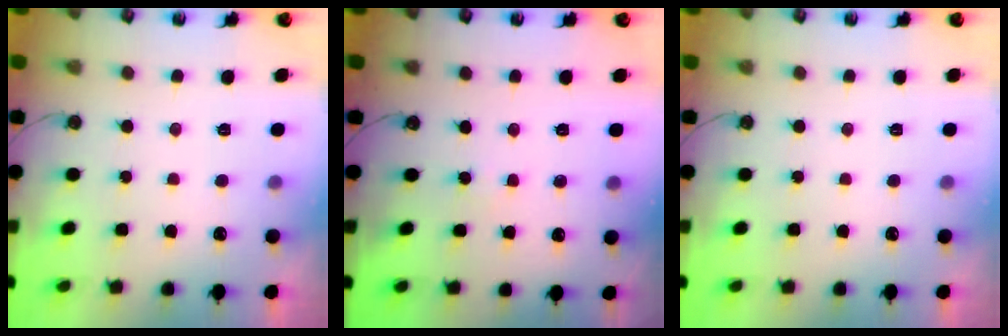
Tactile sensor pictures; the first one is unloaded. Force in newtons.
{"total": 2.4, "press": 2.4, "slide": 0.2}
{"total": 0.0}